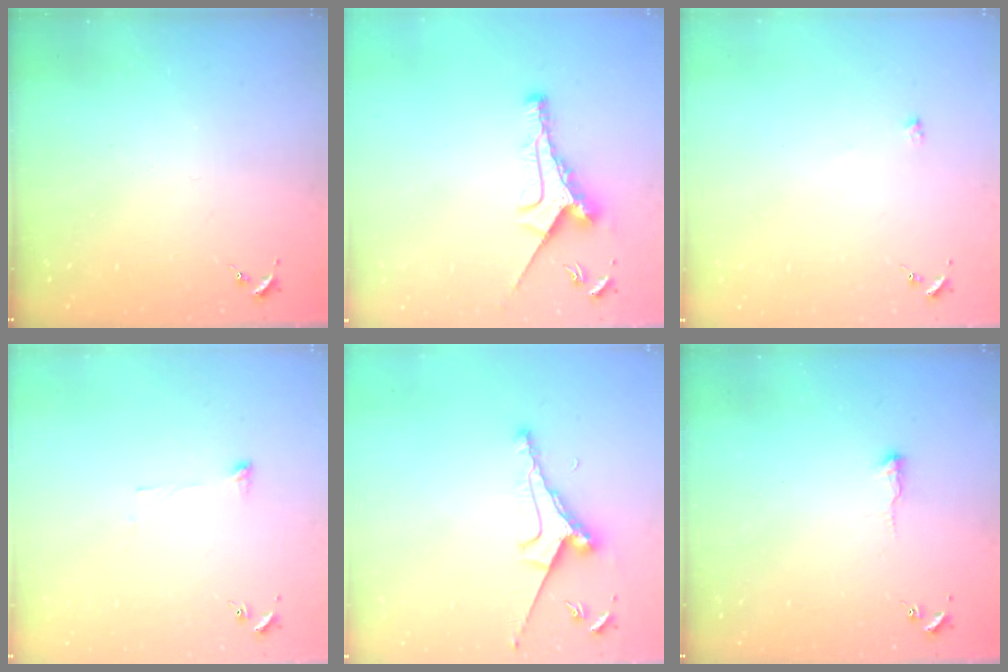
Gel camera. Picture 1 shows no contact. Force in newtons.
{"total": 9.2, "press": 9.2, "slide": 0.5}
{"total": 4.3, "press": 4.3, "slide": 0.2}
{"total": 4.5, "press": 4.4, "slide": 0.4}
{"total": 8.2, "press": 8.1, "slide": 1.0}
{"total": 2.9, "press": 2.9, "slide": 0.6}